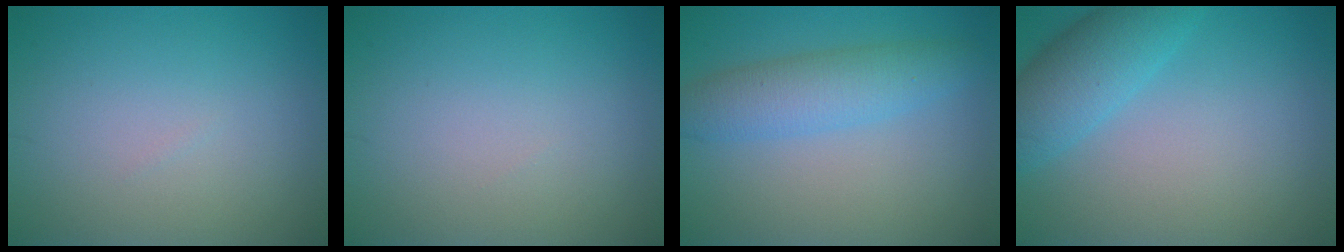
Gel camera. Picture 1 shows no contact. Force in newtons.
{"total": 0.0}
{"total": 4.2, "press": 4.2, "slide": 0.1}
{"total": 4.5, "press": 4.5, "slide": 0.3}